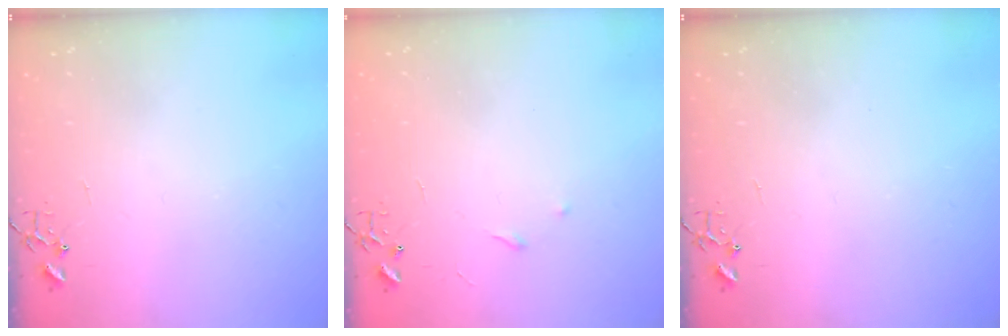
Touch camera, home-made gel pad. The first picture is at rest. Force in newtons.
{"total": 3.7, "press": 3.6, "slide": 0.4}
{"total": 0.0}